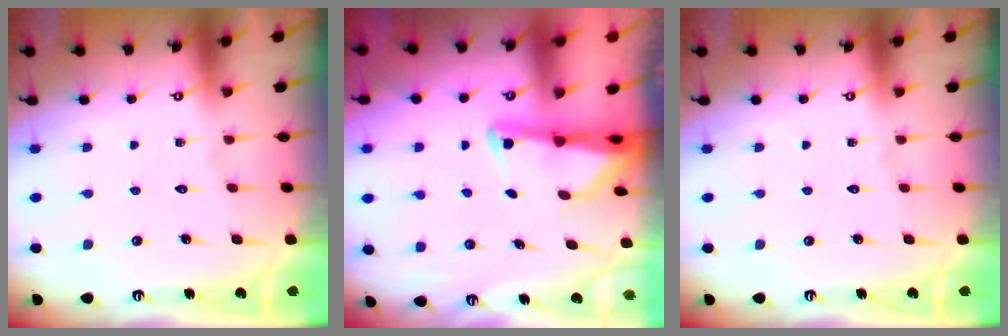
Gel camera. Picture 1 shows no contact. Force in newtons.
{"total": 2.4, "press": 2.3, "slide": 0.5}
{"total": 0.0}